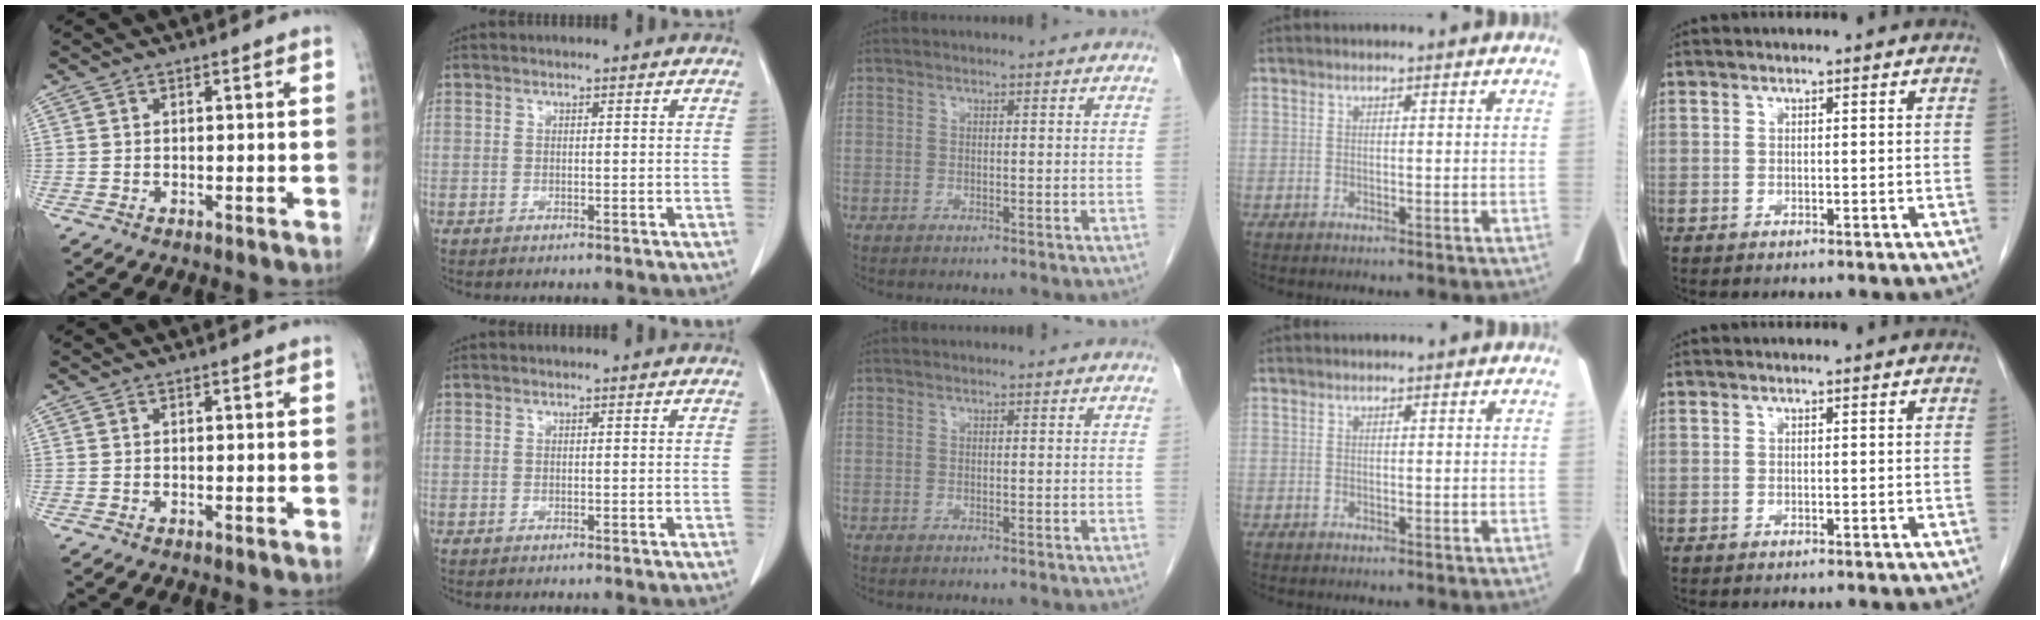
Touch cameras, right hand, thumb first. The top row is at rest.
{}